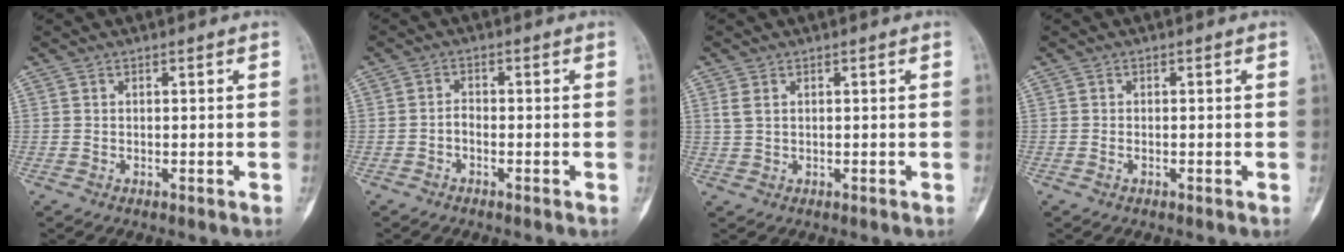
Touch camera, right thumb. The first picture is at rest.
{"total": 1.6, "force": [-0.9, 0.9, 1.0], "torque": [-0.014, 0.009, -0.021]}
{"total": 2.0, "force": [0.9, 1.2, 1.4], "torque": [-0.030, 0.006, 0.024]}
{"total": 0.6, "force": [-0.2, 0.4, 0.5], "torque": [-0.011, 0.003, -0.005]}